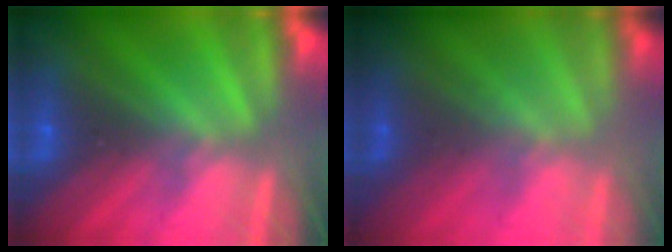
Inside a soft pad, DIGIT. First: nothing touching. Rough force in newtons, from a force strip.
{"total": 1.4}